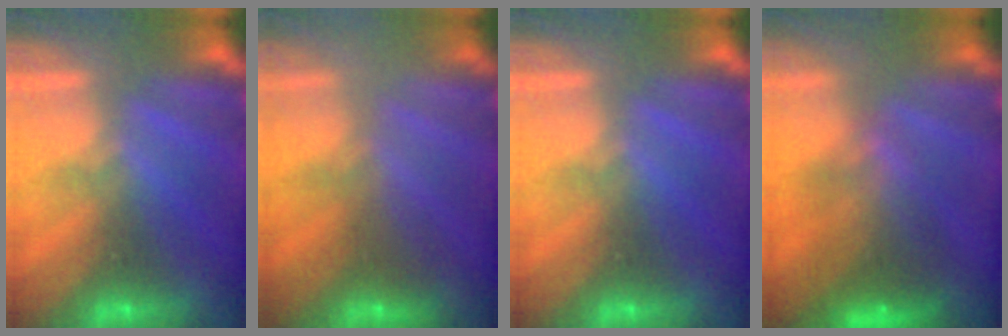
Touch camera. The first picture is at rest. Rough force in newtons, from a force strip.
{"total": 2.0}
{"total": 0.0}
{"total": 9.3}